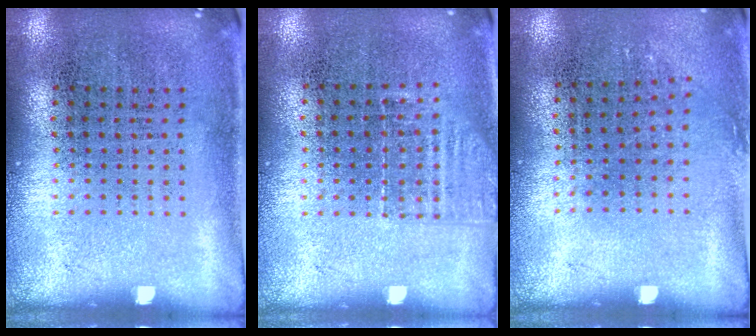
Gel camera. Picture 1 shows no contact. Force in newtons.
{"total": 1.3, "press": 1.1, "slide": 0.6}
{"total": 0.9, "press": 0.6, "slide": 0.6}